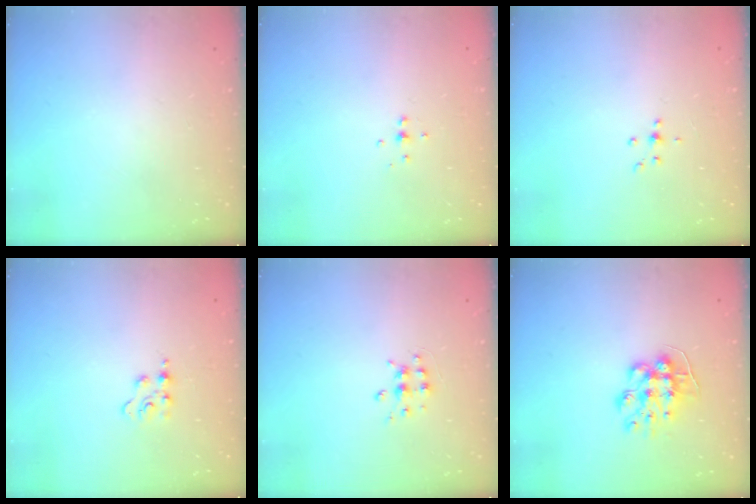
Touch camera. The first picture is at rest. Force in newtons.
{"total": 3.6, "press": 3.6, "slide": 0.6}
{"total": 3.7, "press": 3.7, "slide": 0.7}
{"total": 4.0, "press": 3.9, "slide": 0.5}
{"total": 5.4, "press": 5.4, "slide": 0.5}
{"total": 9.8, "press": 9.8, "slide": 0.1}